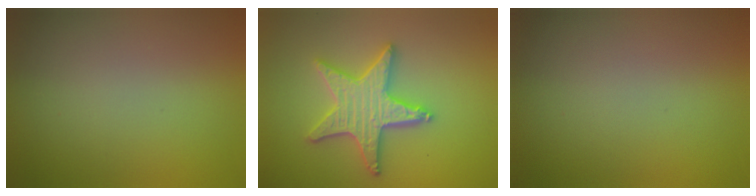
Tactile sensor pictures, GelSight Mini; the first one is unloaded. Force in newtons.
{"total": 5.2, "press": 5.1, "slide": 0.8}
{"total": 0.0}